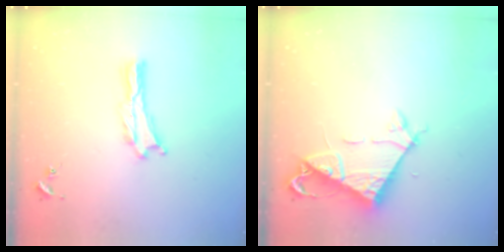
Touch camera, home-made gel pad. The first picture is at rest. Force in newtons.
{"total": 7.3, "press": 7.3, "slide": 0.3}